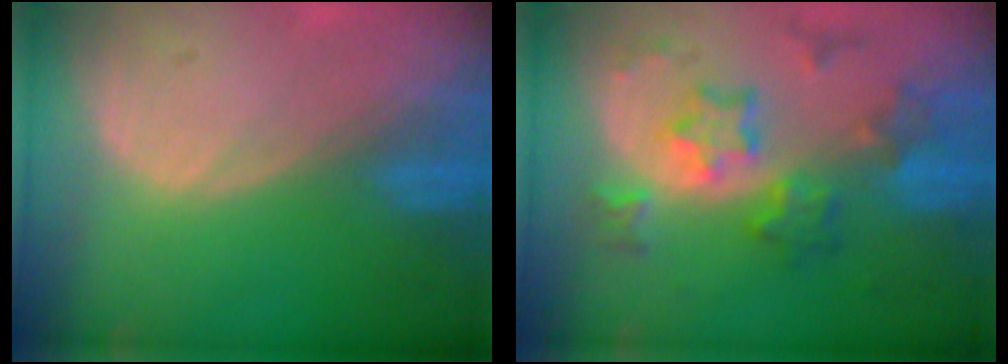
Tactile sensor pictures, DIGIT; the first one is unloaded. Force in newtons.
{"total": 7.6, "press": 7.6, "slide": 0.4}